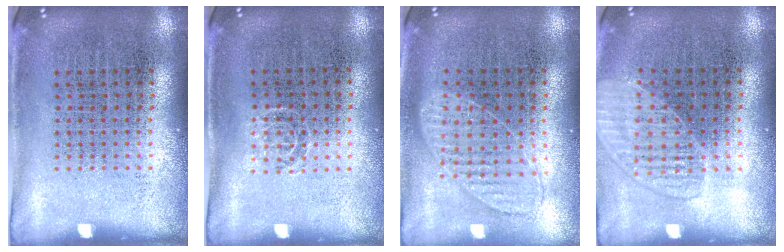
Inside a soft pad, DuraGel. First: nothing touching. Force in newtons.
{"total": 0.5, "press": 0.4, "slide": 0.3}
{"total": 0.9, "press": 0.9, "slide": 0.2}
{"total": 1.4, "press": 1.4, "slide": 0.3}